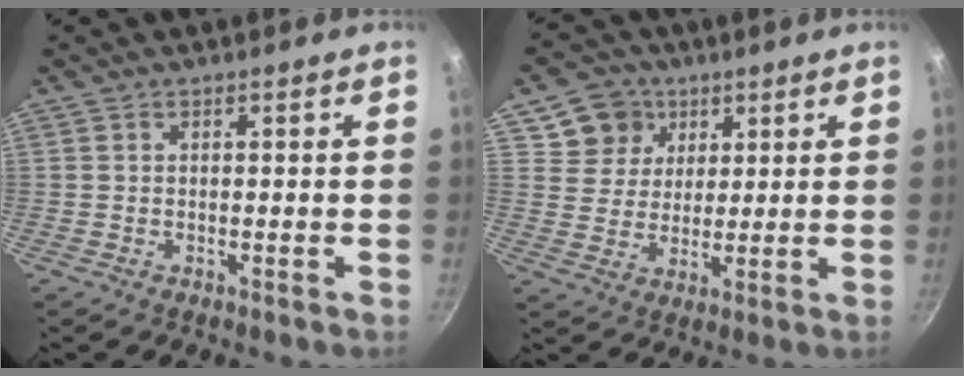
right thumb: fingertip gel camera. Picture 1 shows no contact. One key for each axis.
{"total": 8.6, "fx": 4.1, "fy": 7.3, "fz": 1.9, "tx": 0.000, "ty": -0.008, "tz": 0.068}